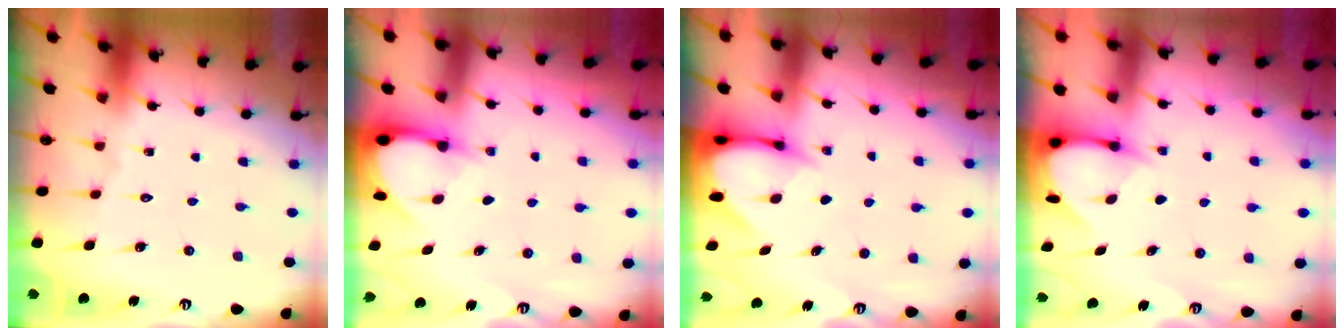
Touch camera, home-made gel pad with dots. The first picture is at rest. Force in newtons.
{"total": 2.9, "press": 2.9, "slide": 0.3}
{"total": 3.7, "press": 3.7, "slide": 0.4}
{"total": 3.9, "press": 3.8, "slide": 0.4}